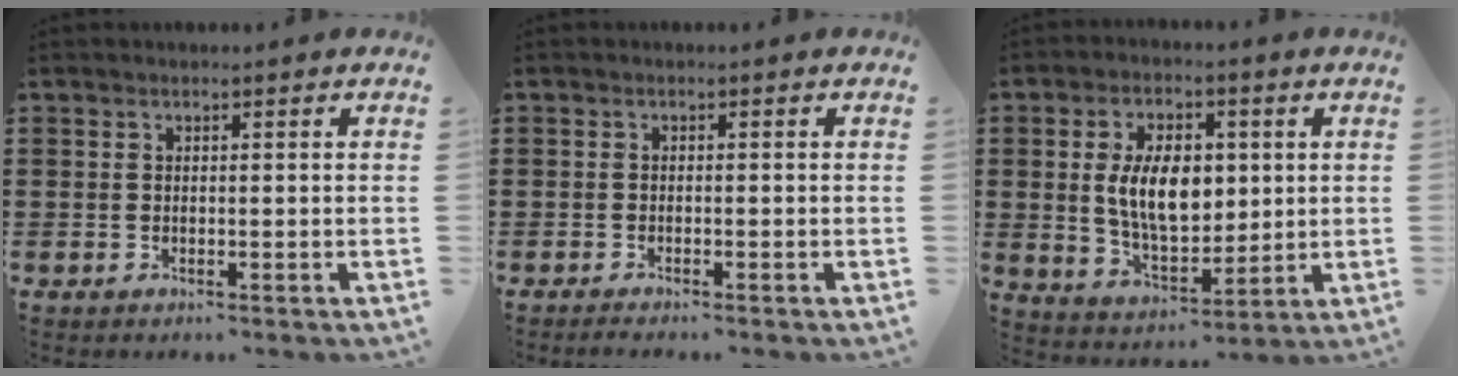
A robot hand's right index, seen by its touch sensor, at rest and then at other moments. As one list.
[{"total": 0.8, "force": [-0.8, 0.0, 0.1], "torque": [-0.005, -0.003, -0.016]}, {"total": 9.8, "force": [1.6, 5.8, 7.8], "torque": [-0.156, 0.006, 0.024]}]